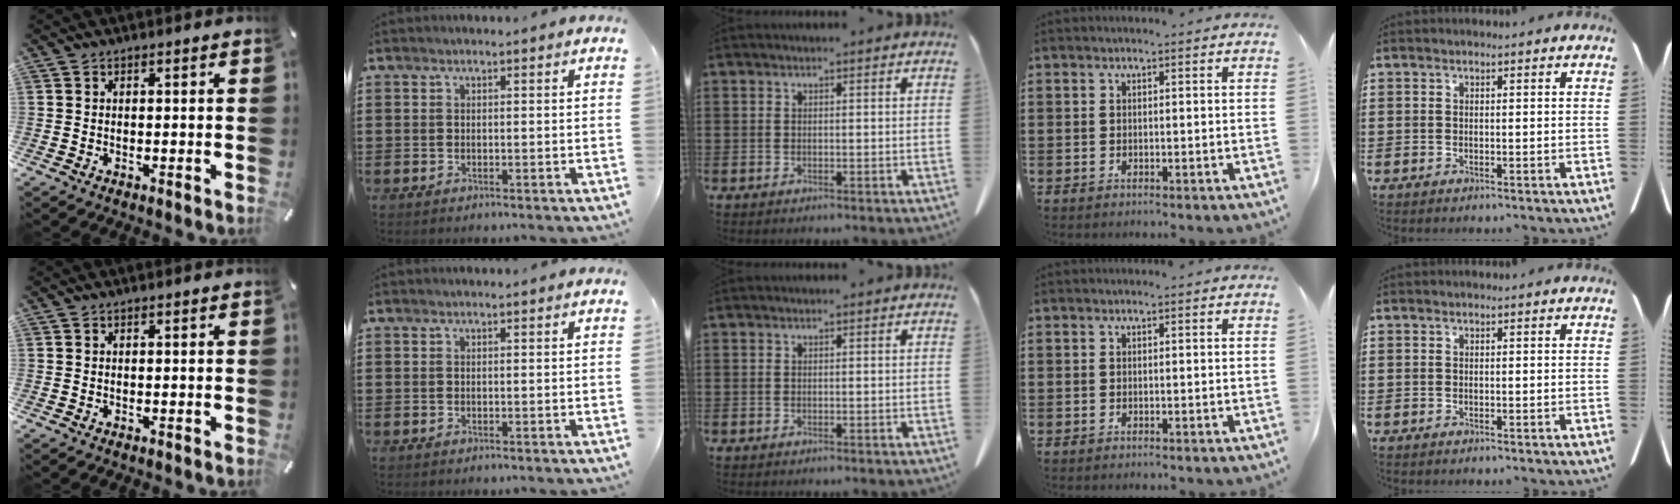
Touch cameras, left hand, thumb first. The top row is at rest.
{}